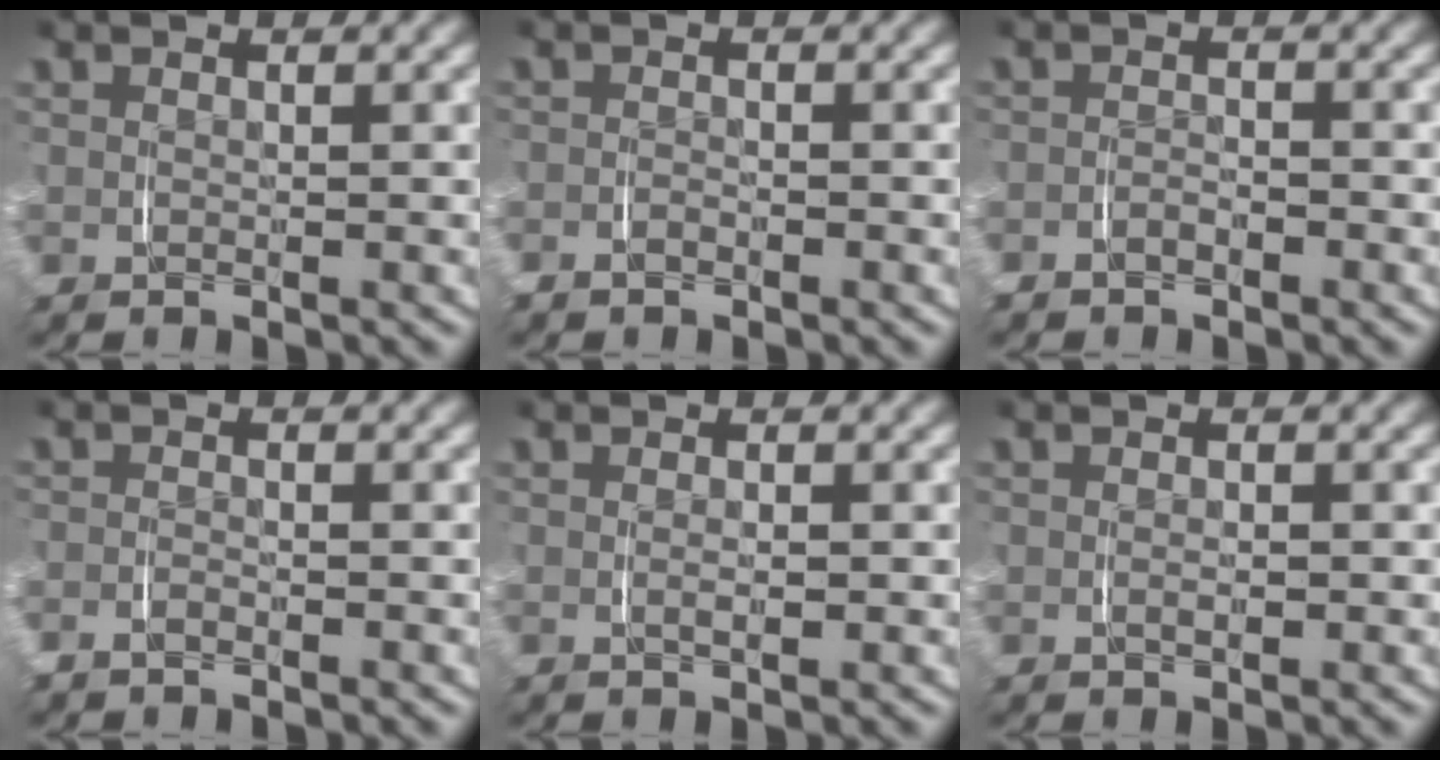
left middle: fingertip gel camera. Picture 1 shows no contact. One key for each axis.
{"total": 1.2, "fx": -1.0, "fy": 0.5, "fz": 0.1, "tx": -0.007, "ty": -0.004, "tz": -0.022}
{"total": 1.5, "fx": -1.3, "fy": 0.7, "fz": 0.1, "tx": -0.004, "ty": 0.000, "tz": -0.029}
{"total": 1.1, "fx": -1.1, "fy": 0.3, "fz": 0.1, "tx": -0.006, "ty": -0.003, "tz": -0.022}
{"total": 0.8, "fx": -0.1, "fy": 0.2, "fz": 0.8, "tx": -0.014, "ty": -0.003, "tz": -0.001}
{"total": 0.9, "fx": -0.2, "fy": 0.6, "fz": 0.5, "tx": -0.012, "ty": -0.003, "tz": -0.002}